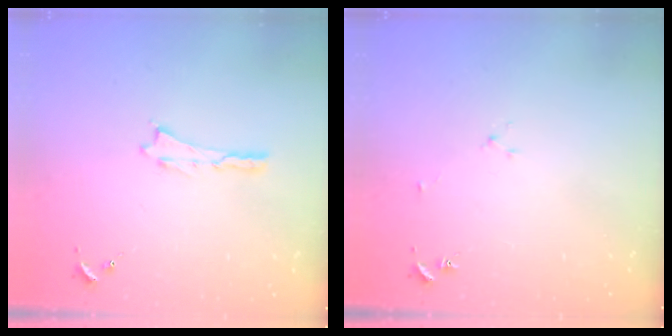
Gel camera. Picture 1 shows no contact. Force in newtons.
{"total": 1.9, "press": 1.9, "slide": 0.3}